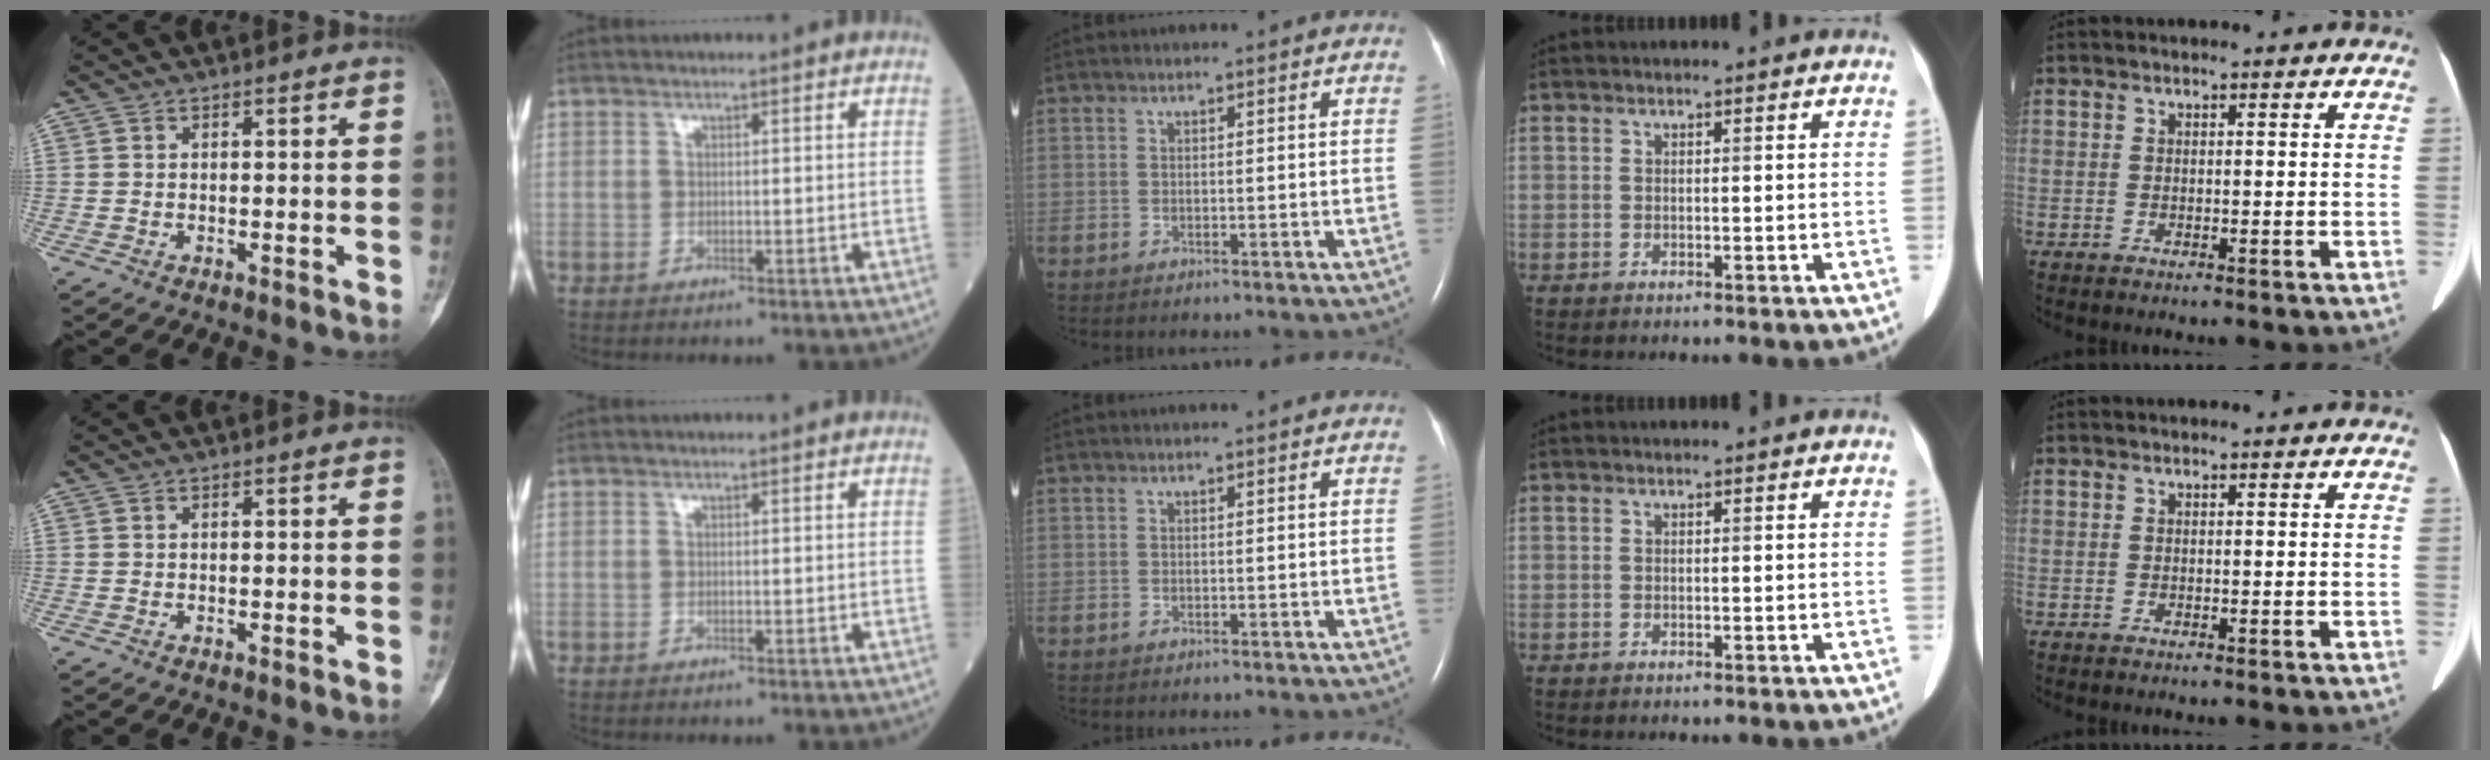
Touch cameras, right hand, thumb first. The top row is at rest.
{}